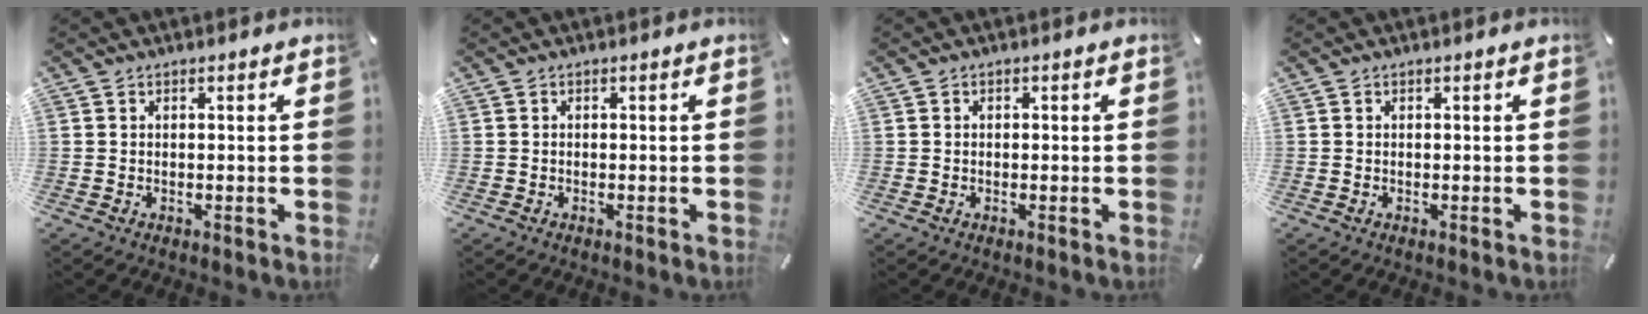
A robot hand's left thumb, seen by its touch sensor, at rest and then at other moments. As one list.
[{"total": 0.0}, {"total": 0.5, "force": [-0.1, 0.4, 0.3], "torque": [-0.005, 0.001, -0.003]}, {"total": 0.0}]